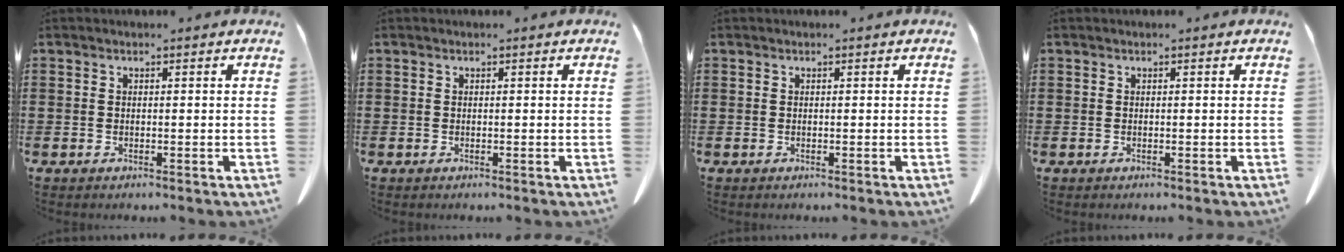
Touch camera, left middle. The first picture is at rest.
{"total": 0.0}
{"total": 0.0}
{"total": 0.0}